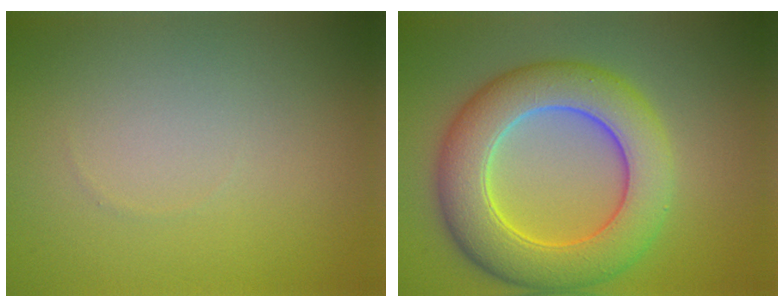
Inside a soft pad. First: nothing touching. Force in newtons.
{"total": 8.9, "press": 8.9, "slide": 0.5}